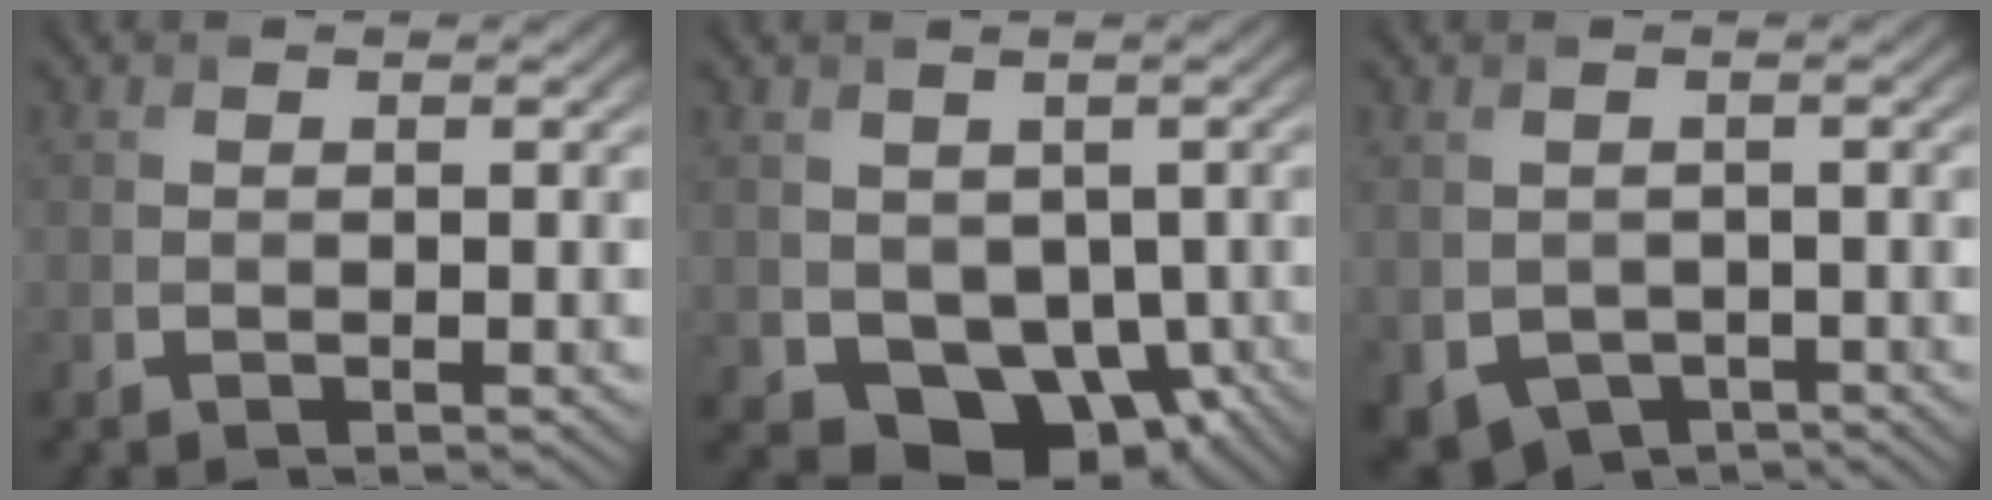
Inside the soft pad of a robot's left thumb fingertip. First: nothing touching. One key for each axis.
{"total": 6.7, "fx": -1.2, "fy": 5.4, "fz": 3.7, "tx": -0.066, "ty": -0.030, "tz": -0.015}
{"total": 3.0, "fx": -1.1, "fy": 2.5, "fz": 1.1, "tx": -0.046, "ty": -0.014, "tz": -0.017}